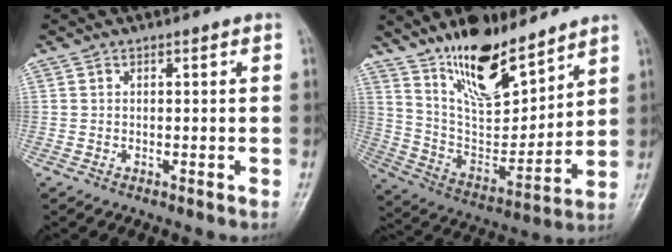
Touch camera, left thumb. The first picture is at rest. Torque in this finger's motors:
{"motor_torque": [0.67, 0.46, 1.09, -1.68, 0.12]}